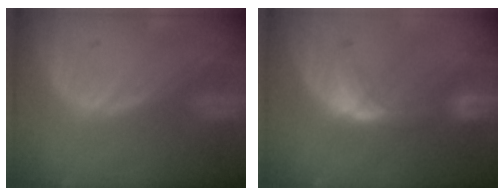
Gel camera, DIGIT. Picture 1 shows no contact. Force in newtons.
{"total": 7.8, "press": 6.9, "slide": 3.7}